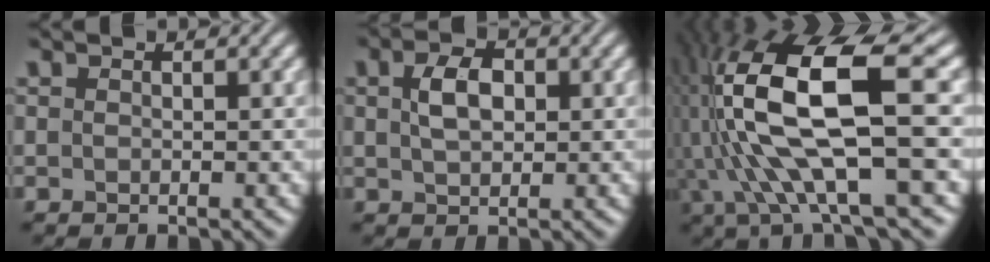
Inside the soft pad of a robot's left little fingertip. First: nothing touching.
{"total": 3.3, "force": [0.6, 2.1, 2.5], "torque": [-0.052, 0.006, 0.011]}
{"total": 13.1, "force": [-0.3, 4.0, 12.5], "torque": [-0.241, 0.011, -0.008]}